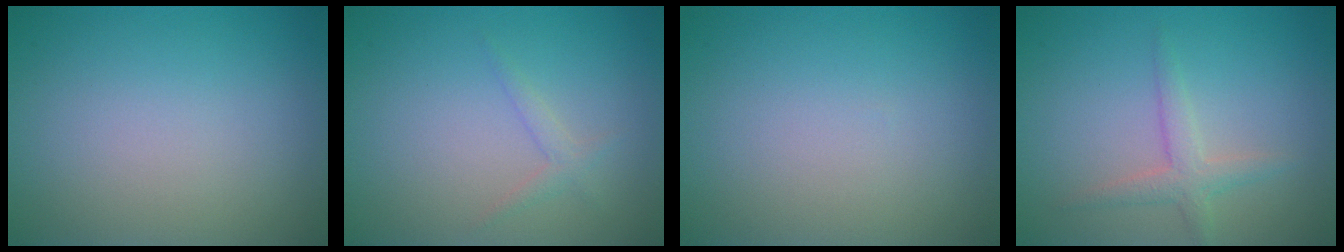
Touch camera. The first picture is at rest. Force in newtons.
{"total": 1.1, "press": 1.1, "slide": 0.1}
{"total": 0.0}
{"total": 2.2, "press": 2.2, "slide": 0.1}